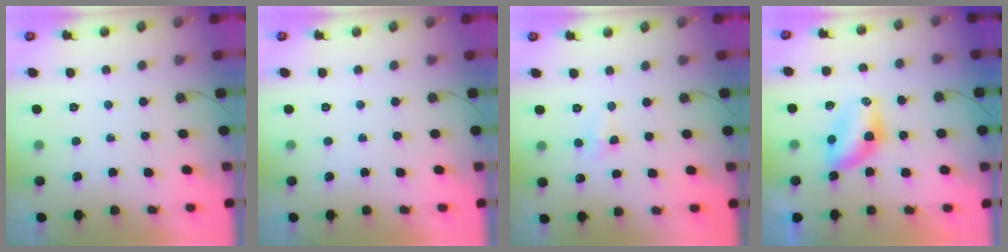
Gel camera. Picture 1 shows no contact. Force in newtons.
{"total": 0.0}
{"total": 4.5, "press": 2.7, "slide": 3.6}
{"total": 6.6, "press": 6.6, "slide": 0.3}